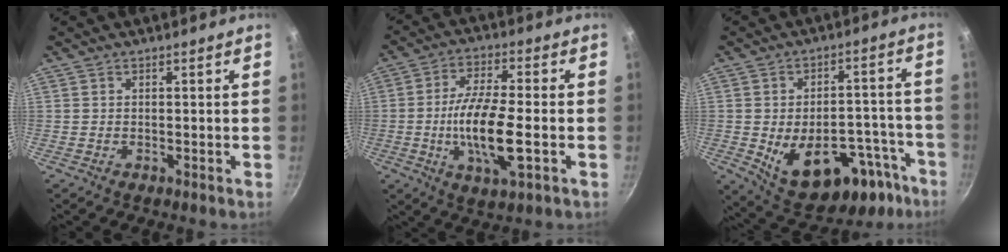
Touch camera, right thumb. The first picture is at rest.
{"total": 13.3, "force": [-2.7, 4.0, 12.4], "torque": [-0.235, 0.010, -0.054]}
{"total": 22.5, "force": [-10.4, 12.9, 15.2], "torque": [-0.161, 0.038, -0.121]}